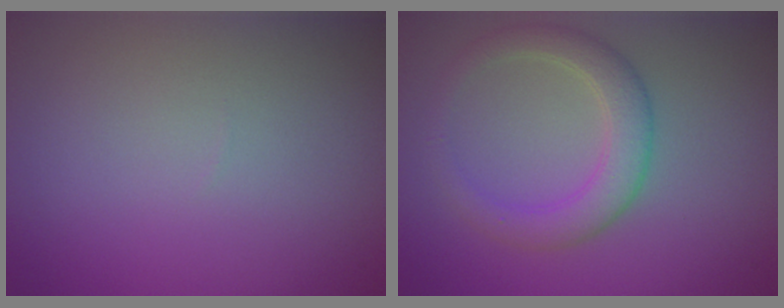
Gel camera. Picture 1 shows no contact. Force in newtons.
{"total": 3.8, "press": 3.8, "slide": 0.2}